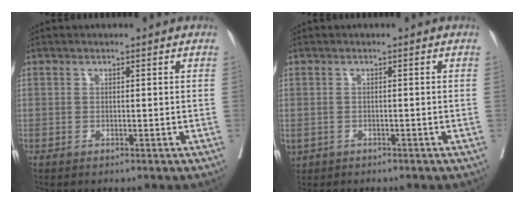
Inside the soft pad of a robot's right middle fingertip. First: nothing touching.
{"total": 2.8, "force": [-1.7, 2.0, 1.0], "torque": [-0.026, -0.002, -0.022]}